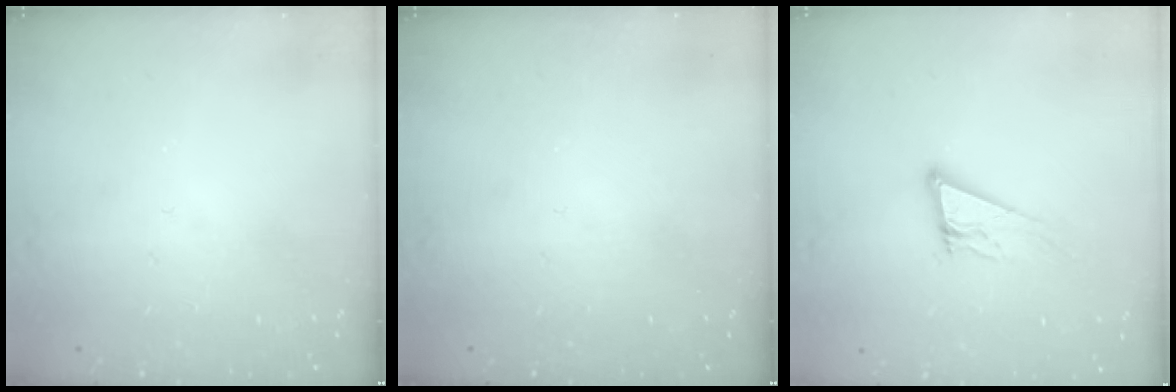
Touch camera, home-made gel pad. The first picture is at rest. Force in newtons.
{"total": 0.0}
{"total": 12.4, "press": 11.9, "slide": 3.3}